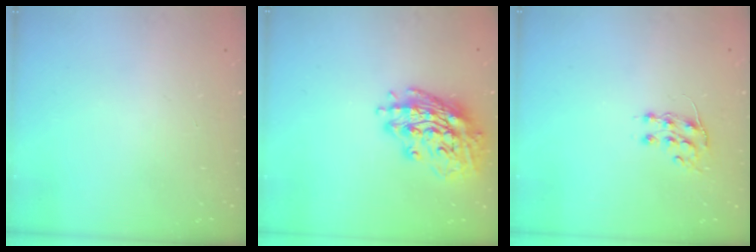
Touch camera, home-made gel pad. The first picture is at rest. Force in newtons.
{"total": 16.4, "press": 16.2, "slide": 2.5}
{"total": 6.4, "press": 6.4, "slide": 0.5}